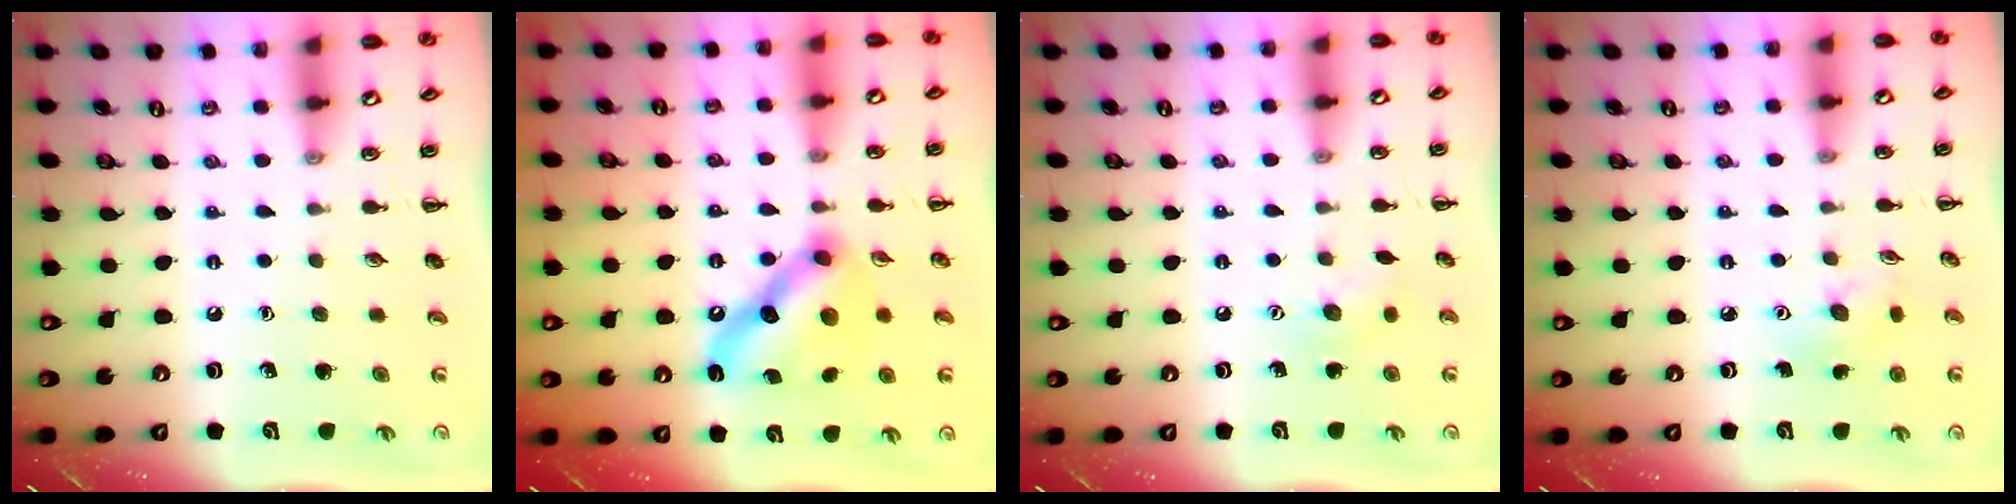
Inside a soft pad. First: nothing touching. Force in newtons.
{"total": 13.8, "press": 13.7, "slide": 1.3}
{"total": 5.5, "press": 5.5, "slide": 1.0}
{"total": 3.3, "press": 3.2, "slide": 0.9}